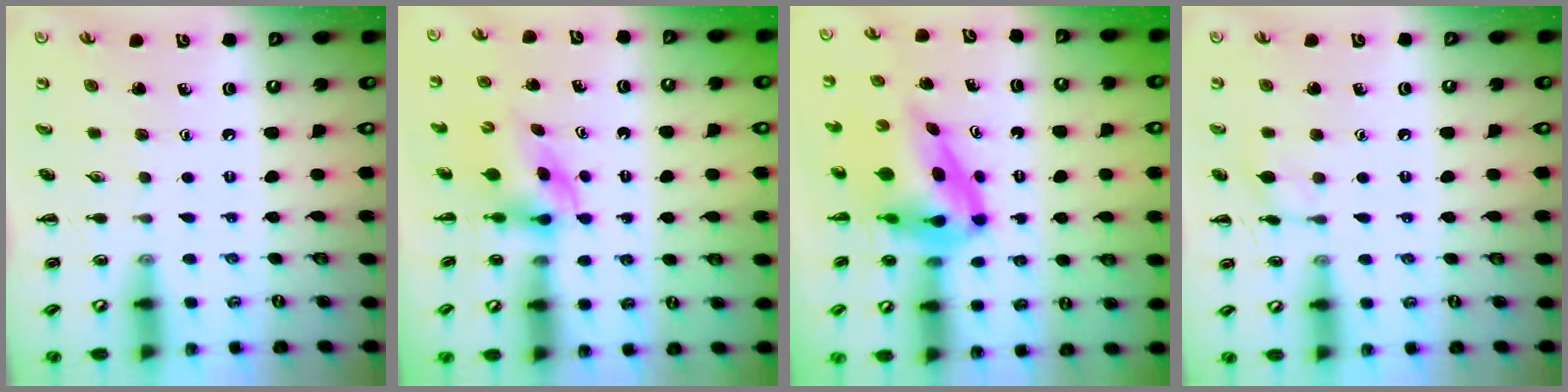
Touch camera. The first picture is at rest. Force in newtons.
{"total": 3.2, "press": 3.0, "slide": 1.1}
{"total": 5.8, "press": 5.6, "slide": 1.7}
{"total": 7.1, "press": 6.8, "slide": 2.0}